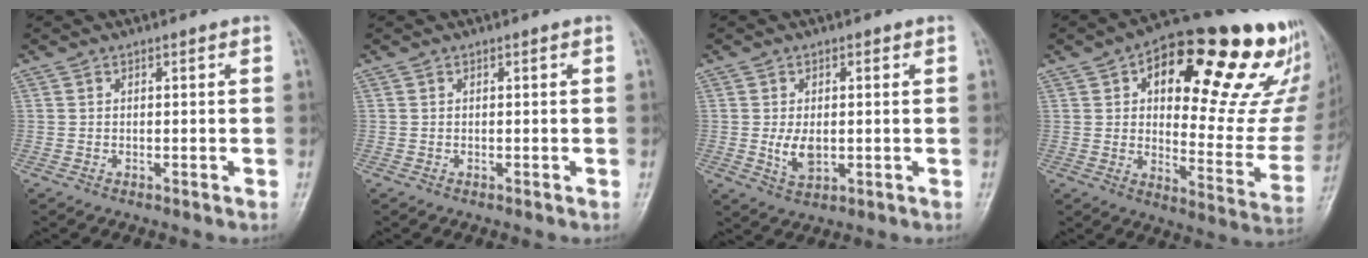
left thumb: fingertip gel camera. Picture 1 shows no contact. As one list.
[{"total": 0.0}, {"total": 4.8, "force": [-0.2, 3.0, 3.7], "torque": [-0.061, -0.009, 0.002]}, {"total": 30.5, "force": [15.6, 12.1, 23.2], "torque": [-0.254, -0.022, 0.223]}]